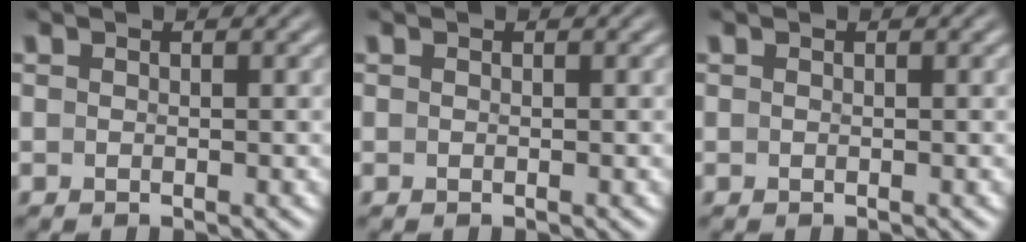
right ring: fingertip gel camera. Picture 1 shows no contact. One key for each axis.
{"total": 0.0}
{"total": 0.0}